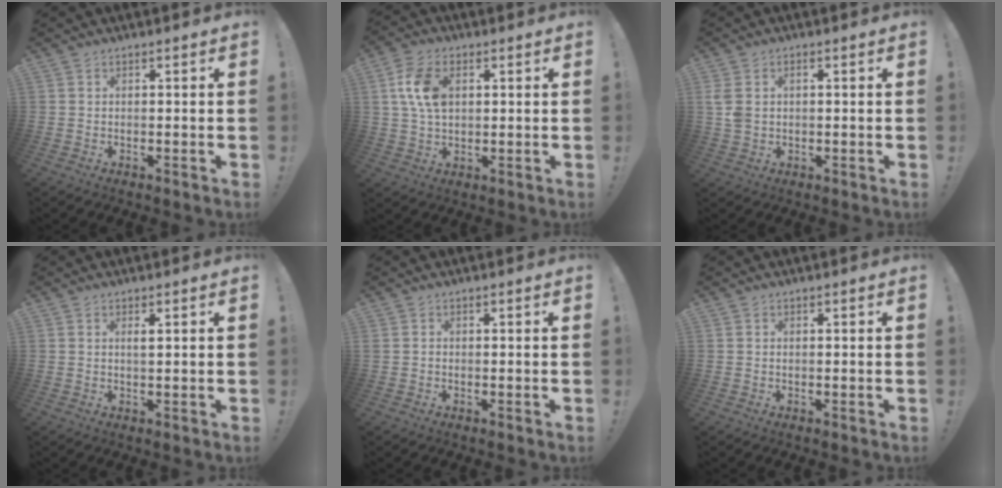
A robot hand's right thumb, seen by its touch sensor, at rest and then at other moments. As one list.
[{"total": 10.6, "force": [2.5, 6.9, 7.7], "torque": [-0.143, 0.003, 0.045]}, {"total": 3.9, "force": [0.6, 2.8, 2.7], "torque": [-0.052, 0.003, 0.012]}, {"total": 1.3, "force": [0.4, 0.2, 1.3], "torque": [-0.015, -0.005, 0.003]}, {"total": 0.8, "force": [-0.3, 0.7, 0.2], "torque": [-0.002, 0.002, -0.005]}, {"total": 0.0}]